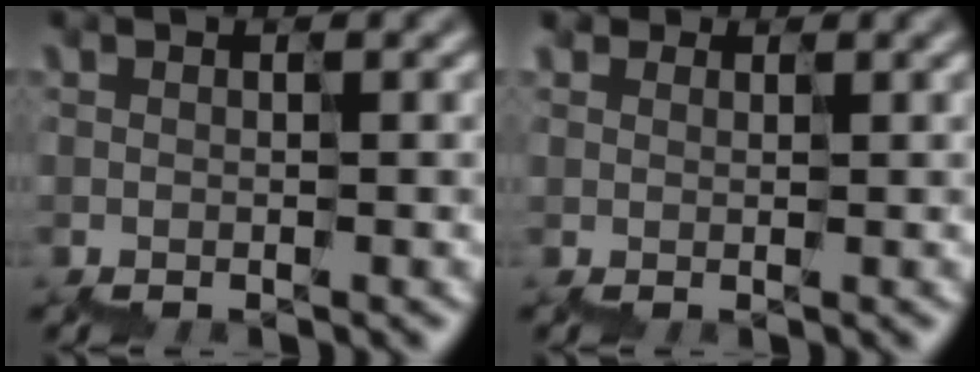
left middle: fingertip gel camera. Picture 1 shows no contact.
{"total": 1.7, "force": [1.3, 1.0, -0.1], "torque": [0.003, 0.011, 0.023]}